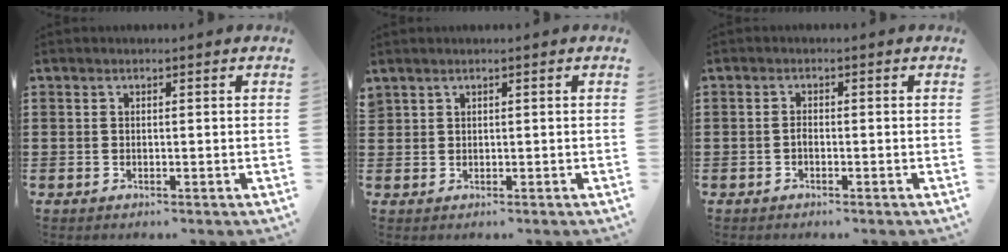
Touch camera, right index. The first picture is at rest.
{"total": 0.9, "force": [0.8, 0.4, 0.0], "torque": [-0.002, 0.000, 0.017]}
{"total": 0.9, "force": [-0.6, 0.3, 0.7], "torque": [-0.016, -0.004, -0.010]}